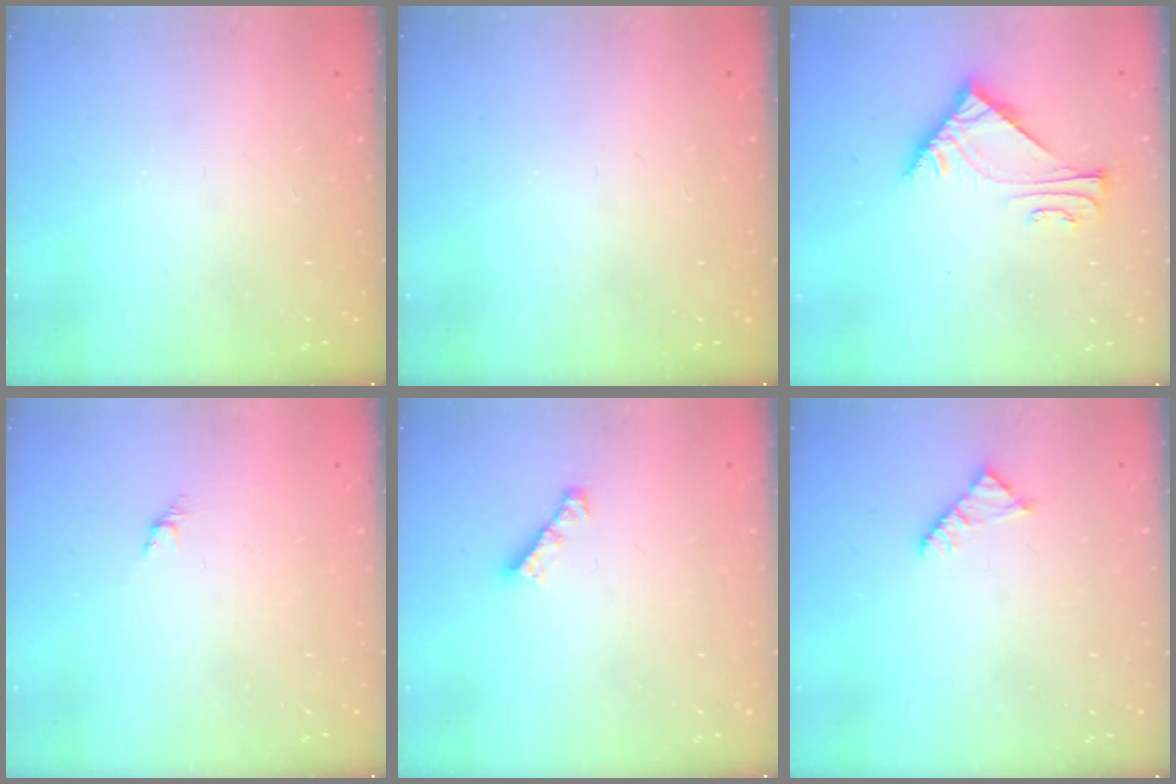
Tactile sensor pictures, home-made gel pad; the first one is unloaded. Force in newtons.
{"total": 0.0}
{"total": 6.0, "press": 5.9, "slide": 1.2}
{"total": 2.7, "press": 2.6, "slide": 0.7}
{"total": 3.0, "press": 3.0, "slide": 0.3}
{"total": 2.3, "press": 2.3, "slide": 0.4}